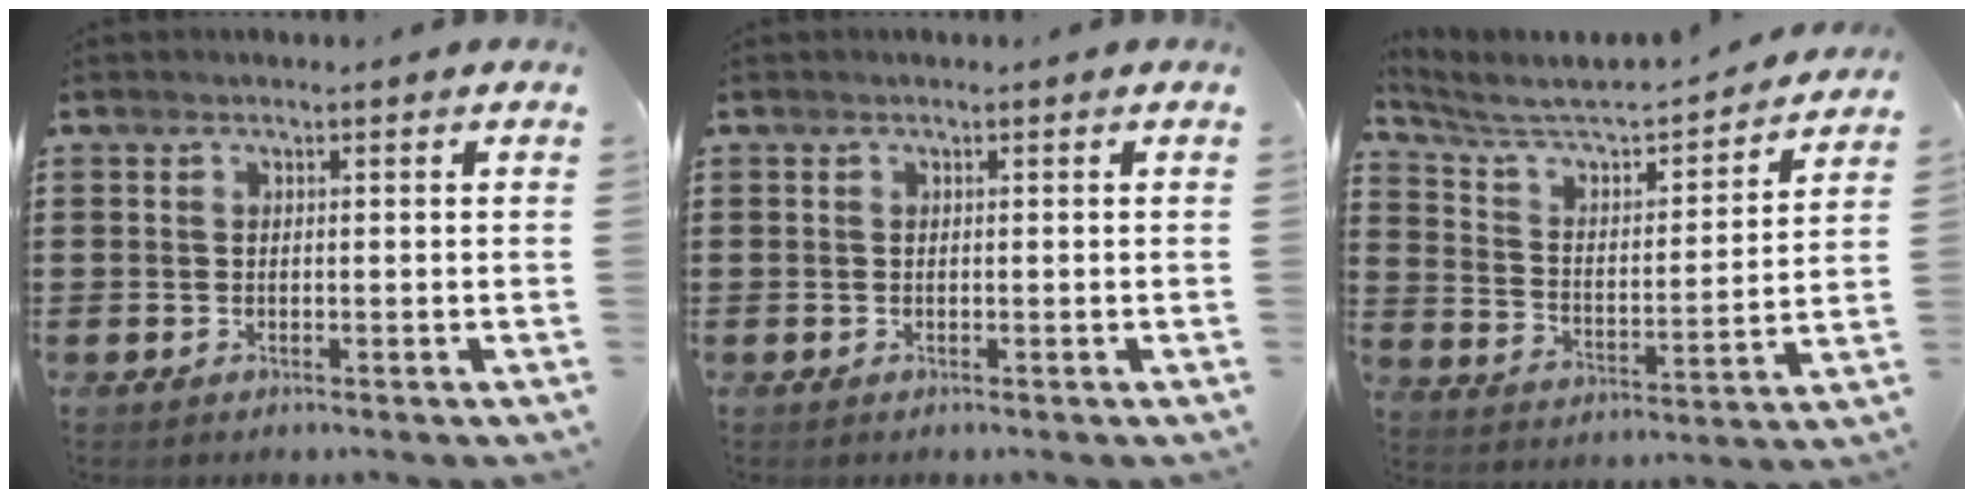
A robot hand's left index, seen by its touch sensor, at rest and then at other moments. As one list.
[{"total": 0.0}, {"total": 5.2, "force": [4.7, 1.1, 1.9], "torque": [-0.064, -0.040, 0.070]}]